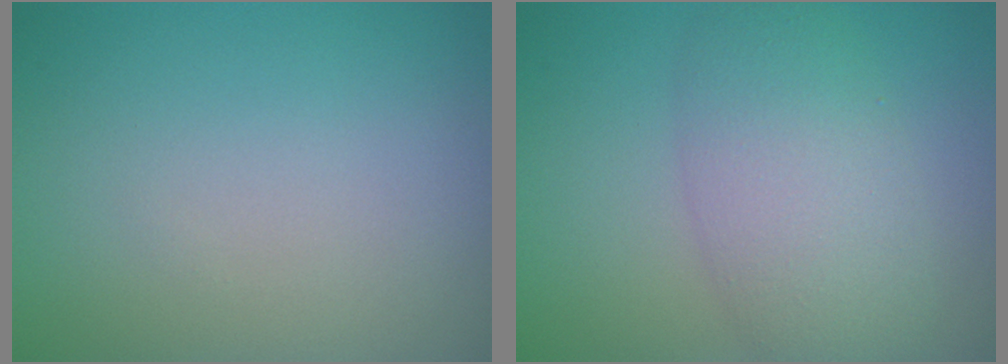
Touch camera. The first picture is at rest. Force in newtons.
{"total": 5.6, "press": 5.5, "slide": 0.4}